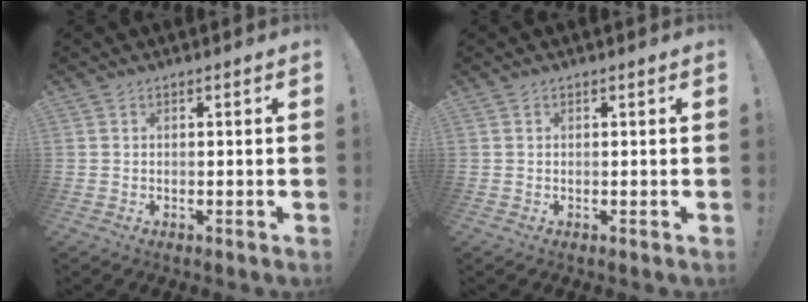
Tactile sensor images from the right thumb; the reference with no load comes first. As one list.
[{"total": 0.0}]